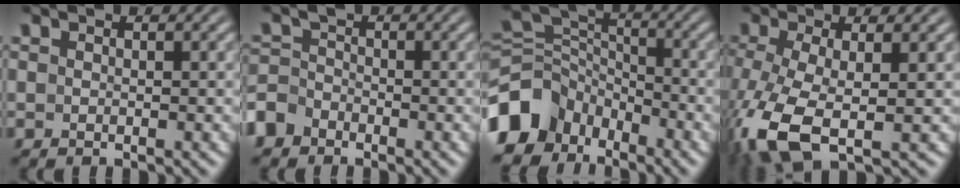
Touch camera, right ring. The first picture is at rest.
{"total": 3.3, "force": [-2.4, 2.2, 0.5], "torque": [-0.017, -0.021, -0.037]}
{"total": 8.9, "force": [-3.3, 7.2, 4.1], "torque": [-0.092, -0.036, -0.053]}
{"total": 6.9, "force": [-2.3, 3.7, 5.4], "torque": [-0.152, -0.044, -0.012]}